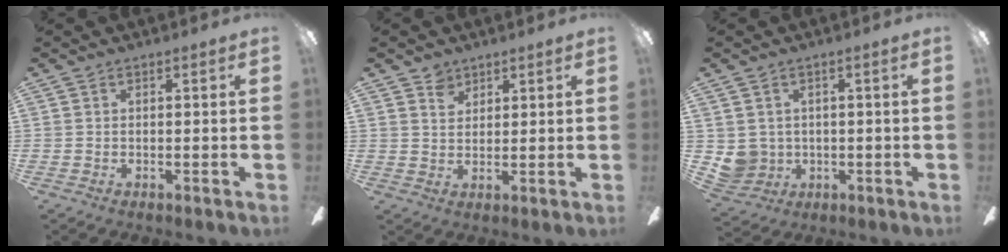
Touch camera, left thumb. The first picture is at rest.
{"total": 4.1, "force": [3.0, 2.7, 0.7], "torque": [-0.009, -0.008, 0.055]}
{"total": 5.2, "force": [1.1, 5.1, 0.8], "torque": [-0.036, -0.006, 0.026]}